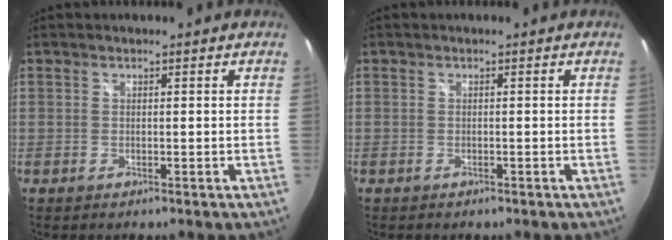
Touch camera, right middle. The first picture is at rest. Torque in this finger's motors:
{"motor_torque": [-0.44, -0.02, -0.03, 0.00]}